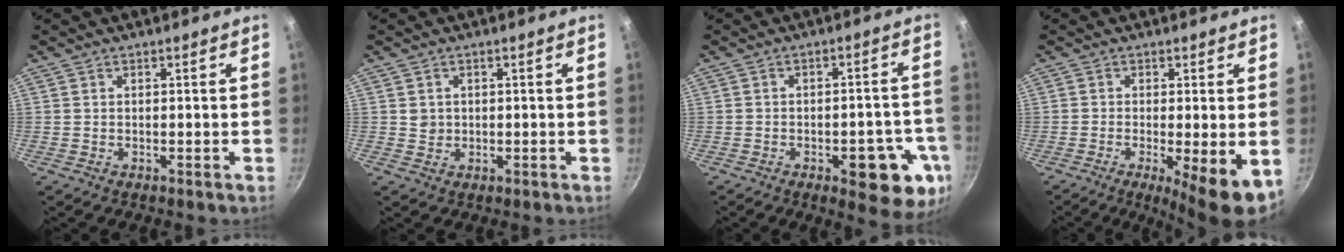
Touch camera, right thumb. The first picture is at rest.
{"total": 1.9, "force": [0.3, 1.8, 0.6], "torque": [-0.003, 0.002, 0.005]}
{"total": 12.8, "force": [-4.7, 5.3, 10.6], "torque": [-0.088, 0.016, -0.056]}
{"total": 8.6, "force": [-2.2, 1.7, 8.1], "torque": [-0.119, -0.009, -0.029]}